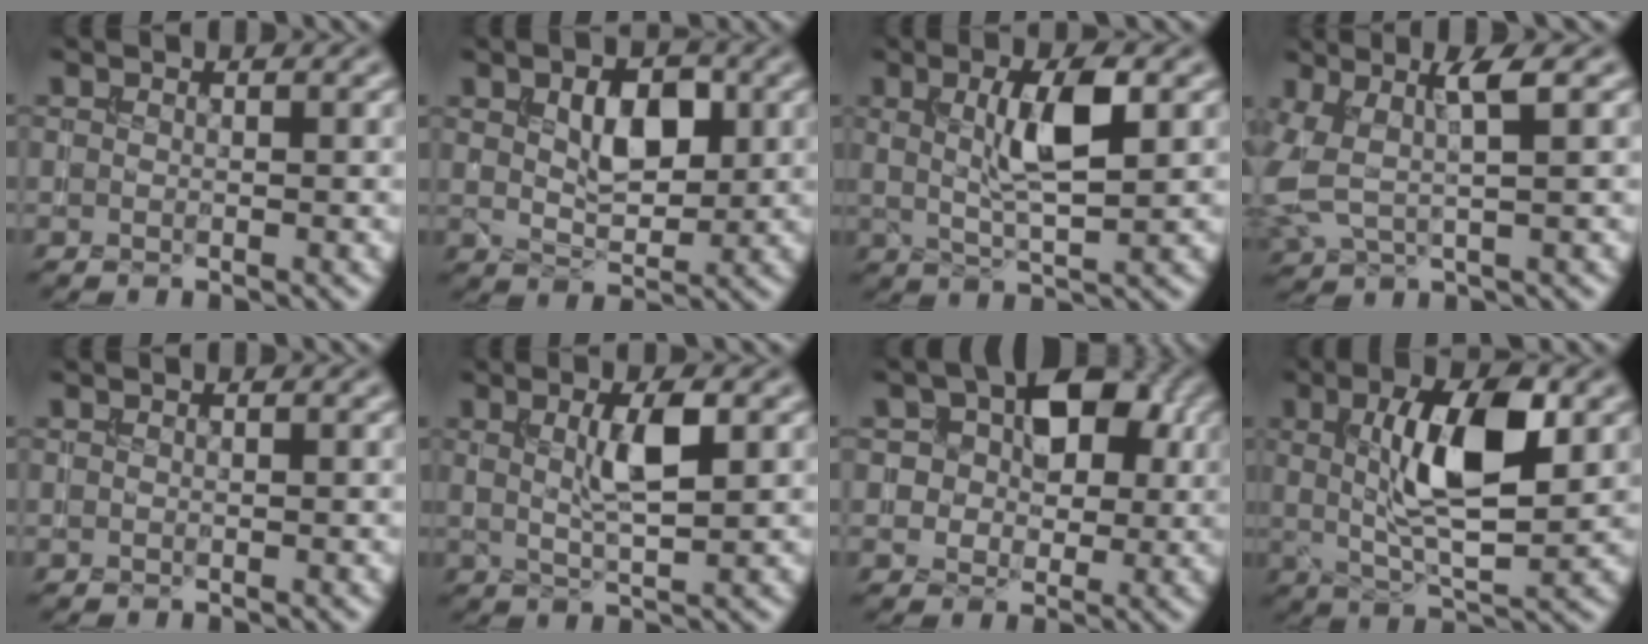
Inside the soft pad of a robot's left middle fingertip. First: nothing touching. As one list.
[{"total": 4.5, "force": [1.2, 2.5, 3.5], "torque": [-0.061, 0.001, 0.020]}, {"total": 5.4, "force": [1.3, 1.4, 5.0], "torque": [-0.094, 0.004, 0.022]}, {"total": 4.5, "force": [1.0, 1.5, 4.1], "torque": [-0.103, -0.001, 0.019]}, {"total": 0.0}, {"total": 4.0, "force": [1.0, 1.0, 3.8], "torque": [-0.069, 0.002, 0.018]}, {"total": 7.2, "force": [1.9, 4.7, 5.0], "torque": [-0.073, 0.006, 0.018]}, {"total": 8.7, "force": [1.9, 3.0, 7.9], "torque": [-0.134, -0.001, 0.032]}]